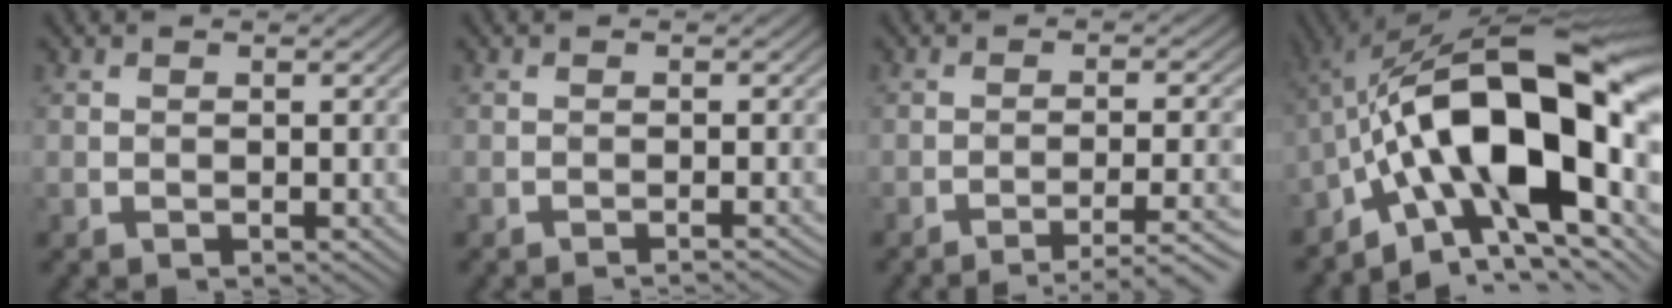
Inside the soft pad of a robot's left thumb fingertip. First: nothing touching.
{"total": 1.5, "force": [-1.0, 0.2, 1.0], "torque": [-0.002, 0.005, -0.023]}
{"total": 6.0, "force": [-3.7, 1.0, 4.6], "torque": [-0.071, 0.008, -0.057]}
{"total": 19.4, "force": [-2.9, 9.0, 17.0], "torque": [-0.267, 0.011, -0.050]}